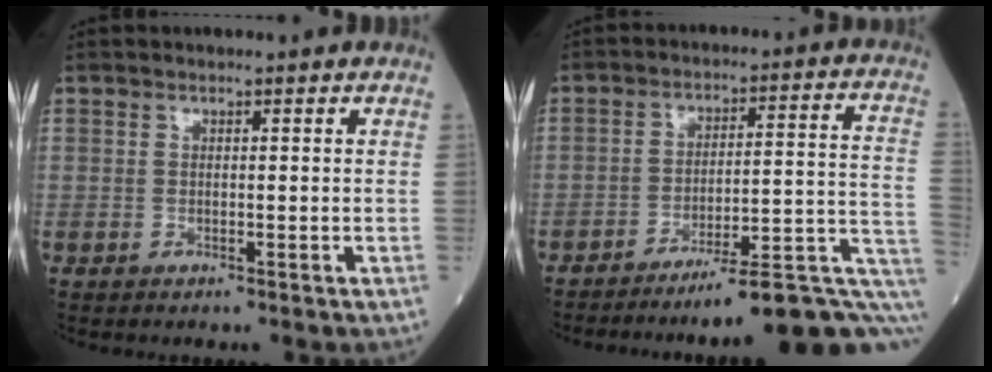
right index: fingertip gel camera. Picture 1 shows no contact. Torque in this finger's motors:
{"motor_torque": [0.27, -1.45, 0.59, 0.10]}